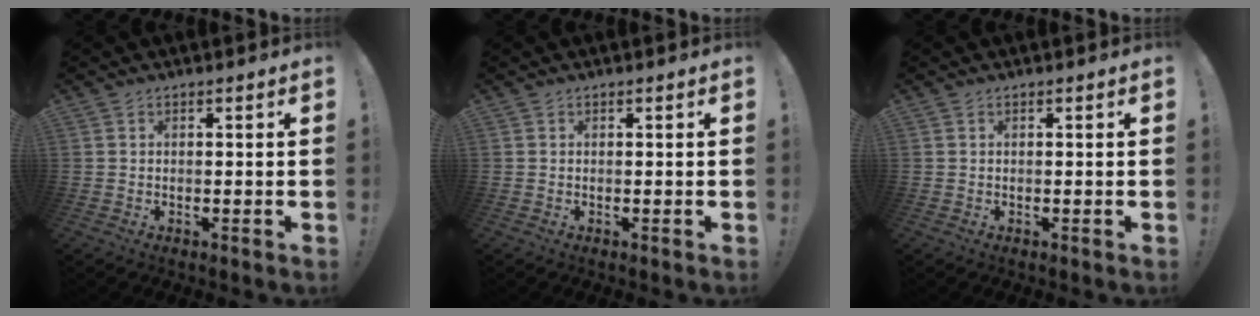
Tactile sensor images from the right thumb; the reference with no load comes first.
{"total": 0.0}
{"total": 0.0}